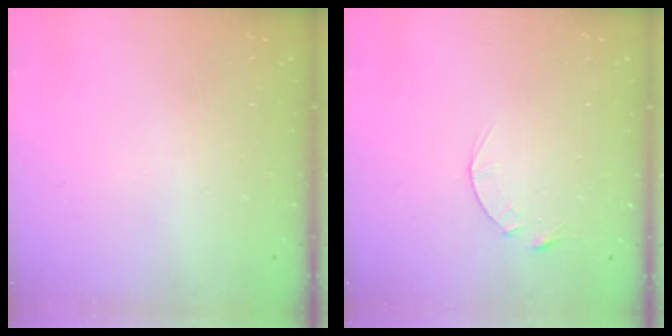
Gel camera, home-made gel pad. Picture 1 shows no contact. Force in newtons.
{"total": 3.1, "press": 3.1, "slide": 0.4}